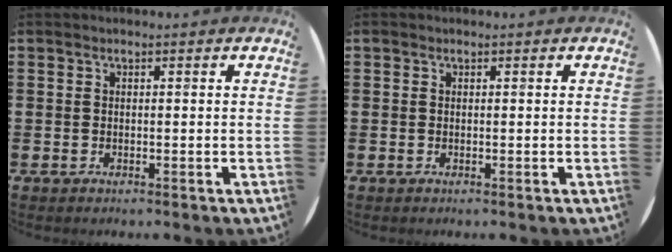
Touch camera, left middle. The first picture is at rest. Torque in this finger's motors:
{"motor_torque": [0.19, -0.08, -0.01, -0.01]}